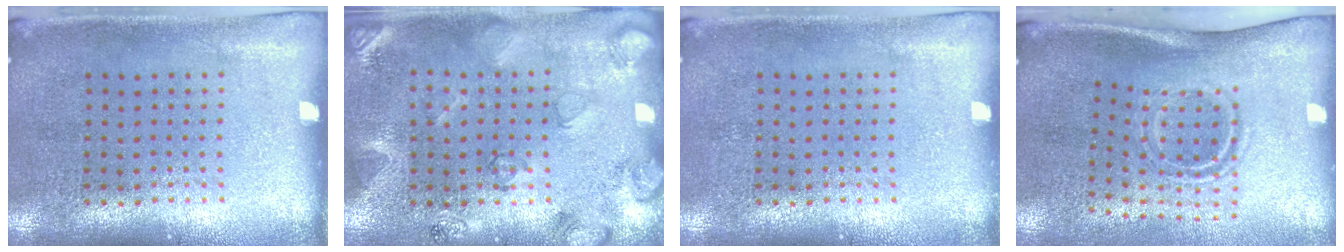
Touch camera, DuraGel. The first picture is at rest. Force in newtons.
{"total": 2.1, "press": 1.9, "slide": 1.0}
{"total": 0.0}
{"total": 1.9, "press": 1.1, "slide": 1.5}